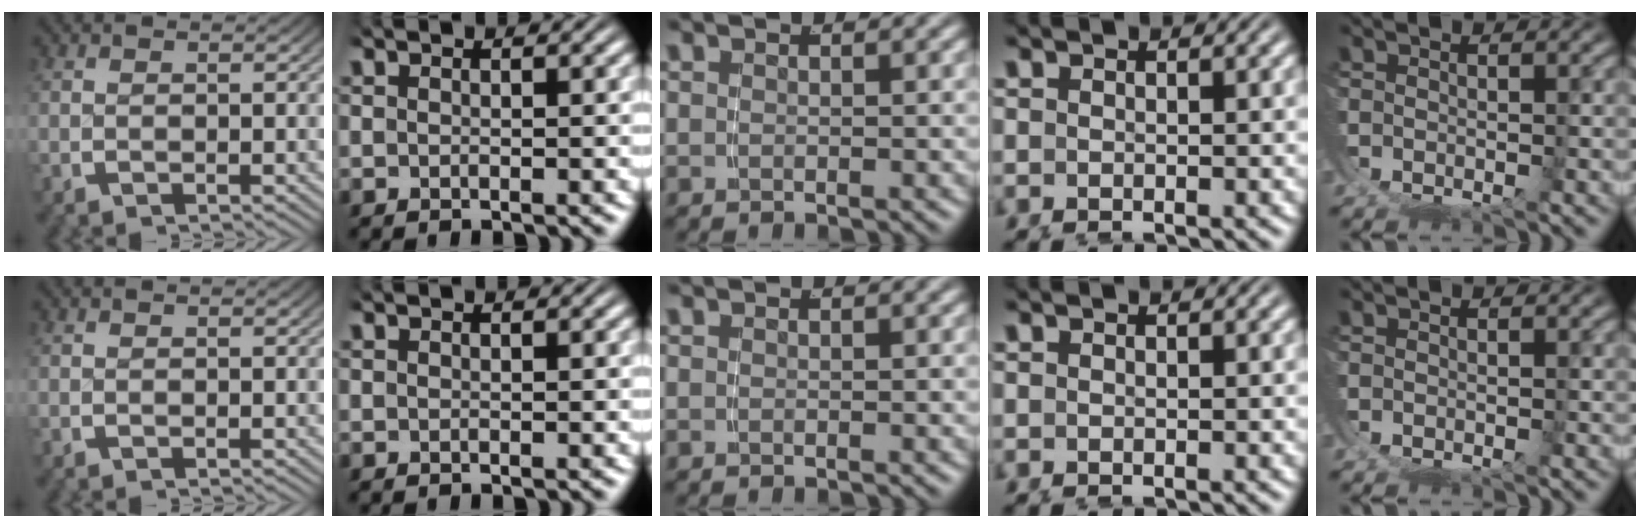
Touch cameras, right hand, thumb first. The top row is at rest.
{}